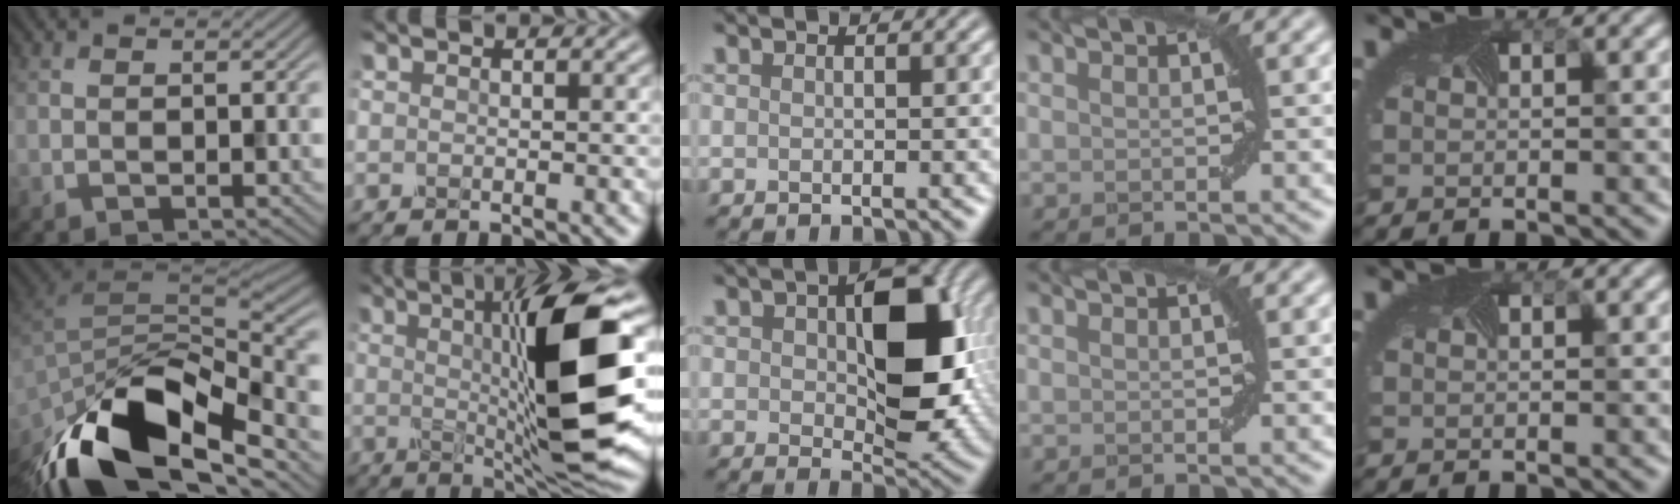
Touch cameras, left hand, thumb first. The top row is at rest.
{"thumb": {"total": 17.9, "force": [-10.6, 7.5, 12.3], "torque": [-0.266, -0.024, -0.184]}, "index": {"total": 13.1, "force": [1.1, 2.2, 12.8], "torque": [-0.180, 0.002, 0.023]}, "middle": {"total": 9.7, "force": [0.8, 5.2, 8.1], "torque": [-0.118, 0.000, 0.017]}}